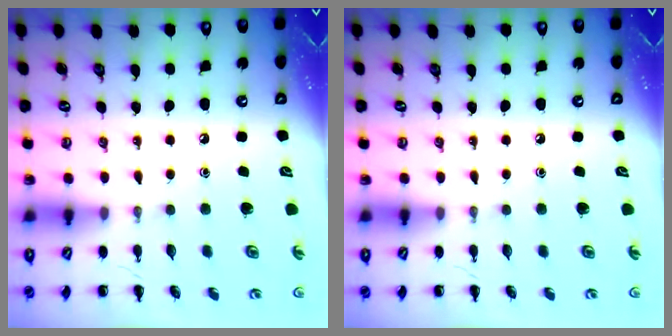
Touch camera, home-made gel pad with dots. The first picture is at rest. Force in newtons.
{"total": 0.0}